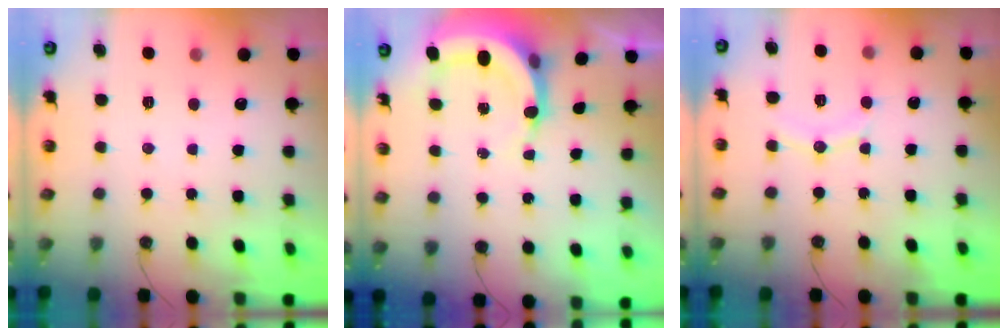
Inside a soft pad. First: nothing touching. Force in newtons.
{"total": 5.9, "press": 5.9, "slide": 0.4}
{"total": 8.1, "press": 8.1, "slide": 0.8}